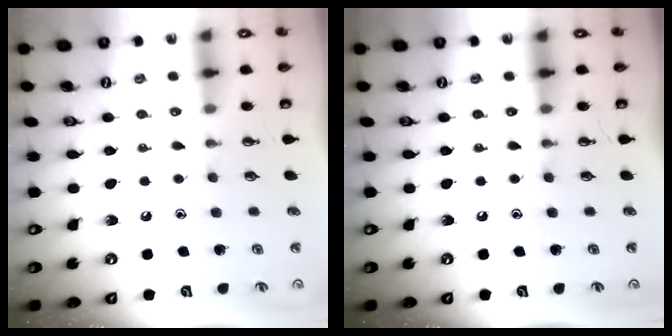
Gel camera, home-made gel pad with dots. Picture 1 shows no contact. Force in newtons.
{"total": 0.0}